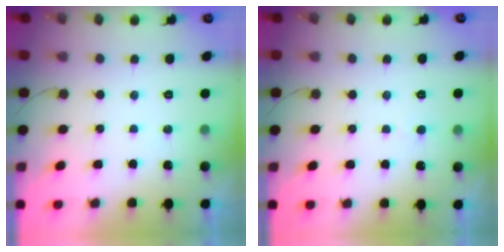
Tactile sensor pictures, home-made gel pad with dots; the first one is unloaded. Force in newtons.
{"total": 2.6, "press": 2.6, "slide": 0.3}